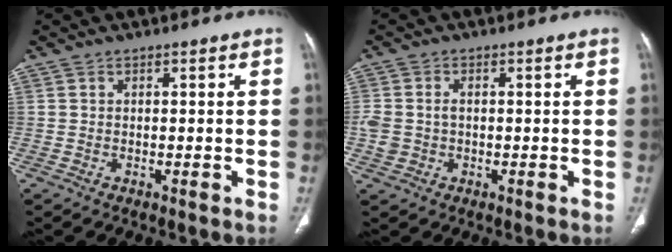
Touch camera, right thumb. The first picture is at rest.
{"total": 4.3, "force": [-0.1, 3.2, 2.8], "torque": [-0.066, 0.011, 0.003]}